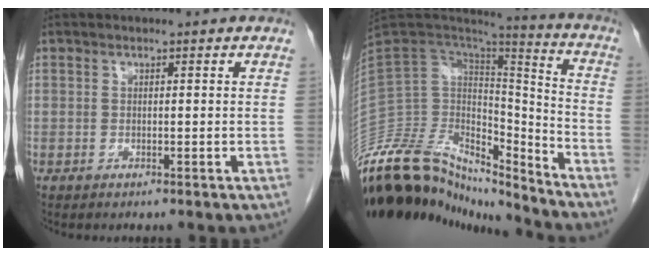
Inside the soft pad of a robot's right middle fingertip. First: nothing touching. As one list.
[{"total": 27.2, "force": [-25.0, 6.9, 8.2], "torque": [-0.201, 0.032, -0.407]}]